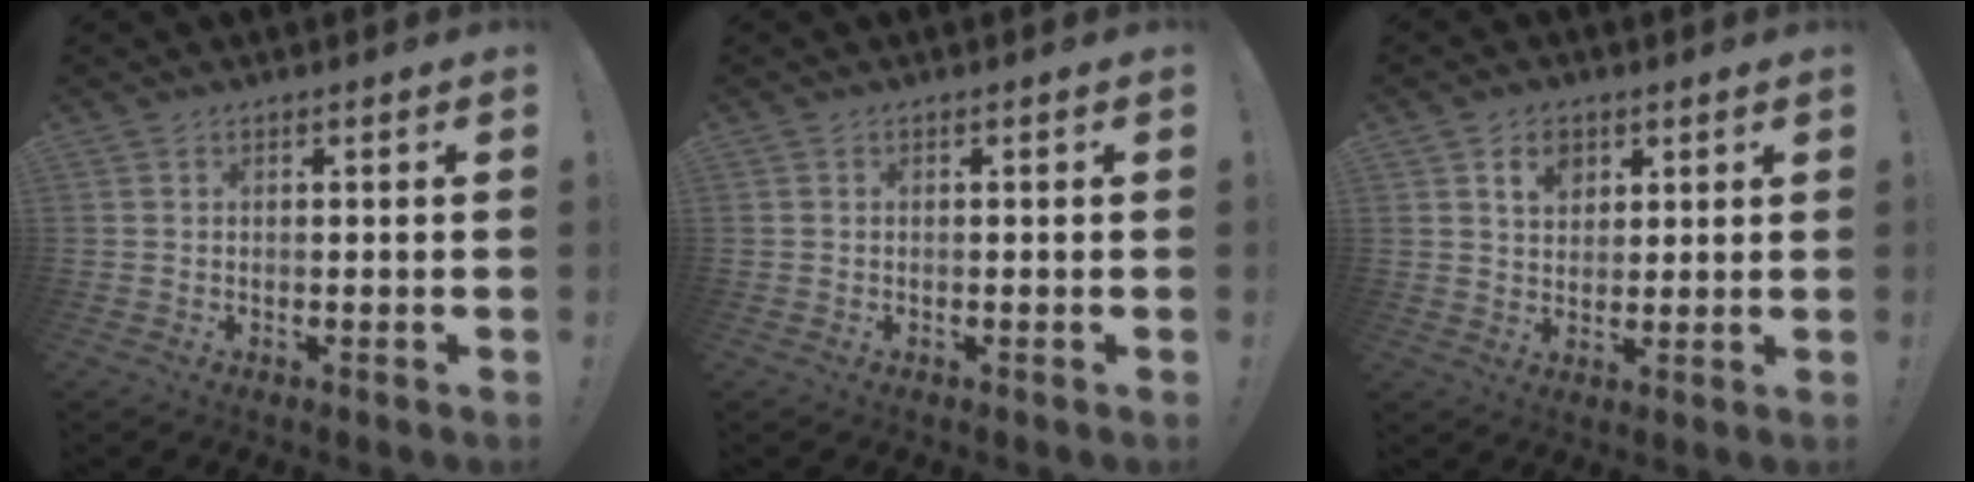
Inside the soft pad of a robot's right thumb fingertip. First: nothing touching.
{"total": 0.0}
{"total": 6.7, "force": [3.3, 5.0, 3.0], "torque": [-0.038, -0.007, 0.059]}